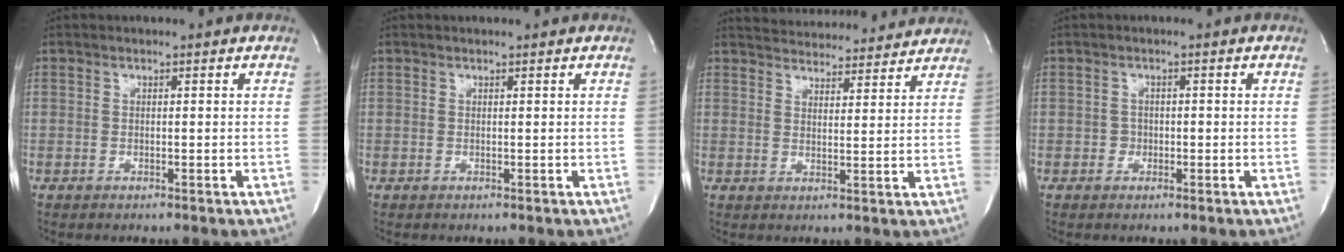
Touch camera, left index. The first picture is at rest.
{"total": 1.0, "force": [1.0, 0.0, 0.3], "torque": [-0.006, 0.010, 0.015]}
{"total": 13.7, "force": [13.2, 2.6, 2.7], "torque": [-0.035, 0.012, 0.169]}
{"total": 1.1, "force": [-0.5, 1.0, 0.2], "torque": [0.004, 0.002, -0.011]}